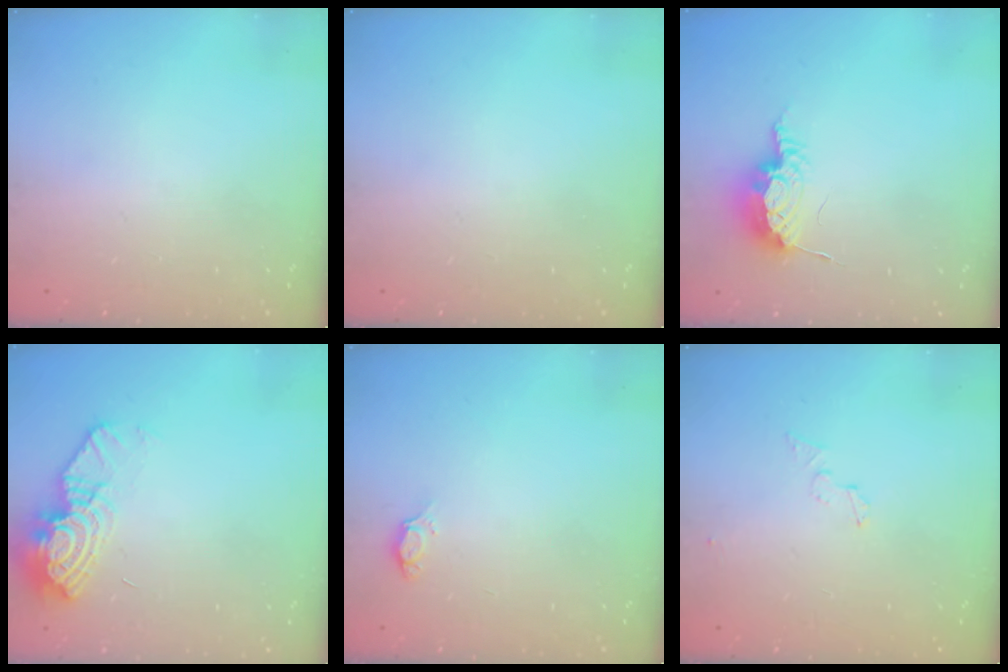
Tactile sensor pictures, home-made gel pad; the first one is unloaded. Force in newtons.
{"total": 0.0}
{"total": 8.5, "press": 8.4, "slide": 1.1}
{"total": 11.3, "press": 11.2, "slide": 1.0}
{"total": 3.2, "press": 3.2, "slide": 0.4}
{"total": 4.0, "press": 4.0, "slide": 0.4}